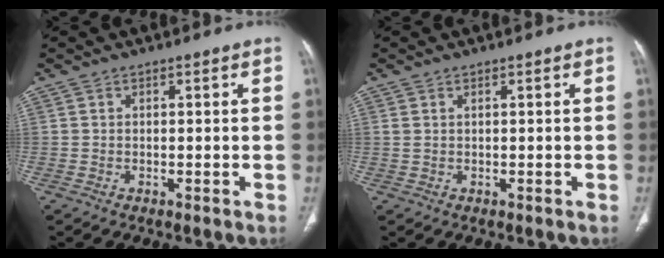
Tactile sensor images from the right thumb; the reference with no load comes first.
{"total": 1.0, "force": [0.5, 0.4, 0.8], "torque": [-0.022, 0.010, 0.018]}